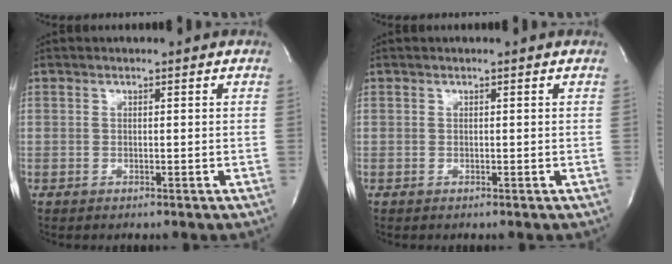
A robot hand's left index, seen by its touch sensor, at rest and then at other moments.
{"total": 0.0}